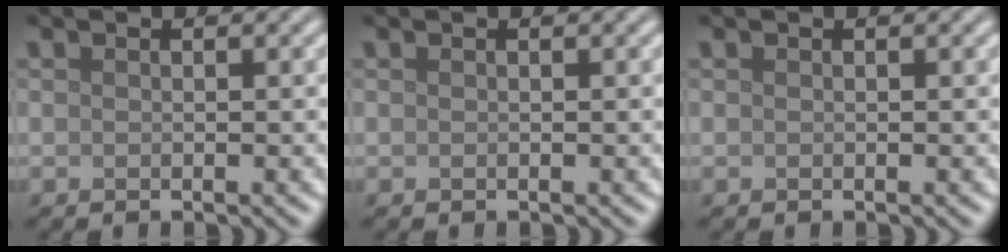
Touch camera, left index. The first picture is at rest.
{"total": 0.0}
{"total": 0.0}